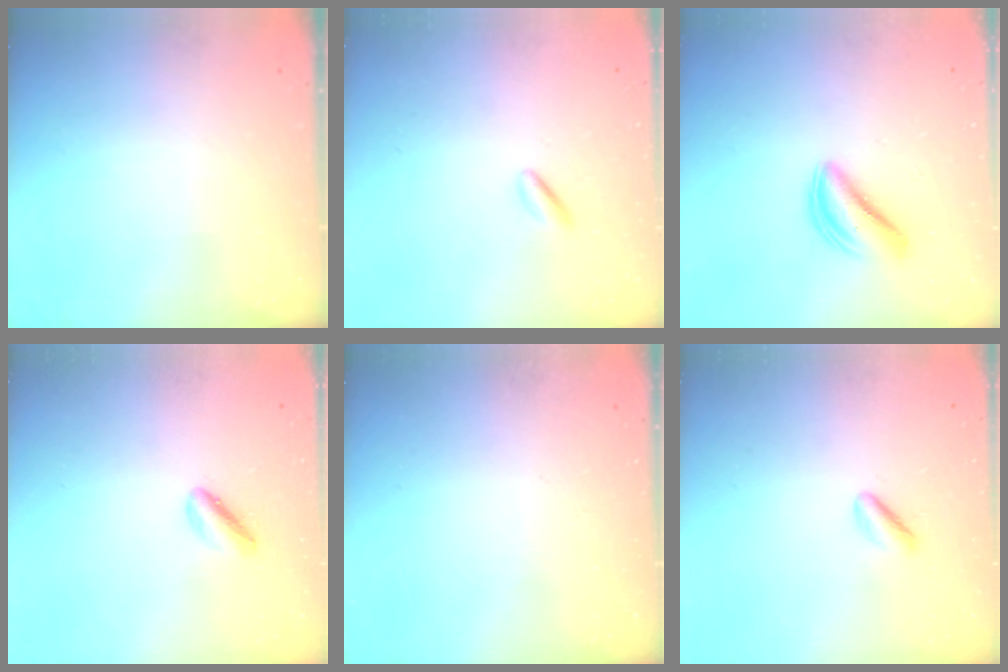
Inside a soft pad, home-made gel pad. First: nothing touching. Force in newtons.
{"total": 0.7, "press": 0.6, "slide": 0.4}
{"total": 5.3, "press": 5.3, "slide": 0.5}
{"total": 2.0, "press": 2.0, "slide": 0.3}
{"total": 0.0}
{"total": 1.9, "press": 1.6, "slide": 1.0}